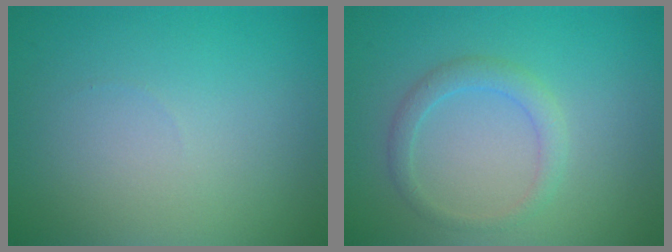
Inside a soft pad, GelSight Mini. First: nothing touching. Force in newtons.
{"total": 2.0, "press": 2.0, "slide": 0.1}